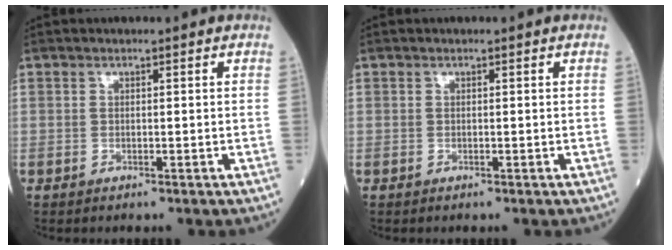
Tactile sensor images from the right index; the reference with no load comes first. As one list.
[{"total": 0.0}]